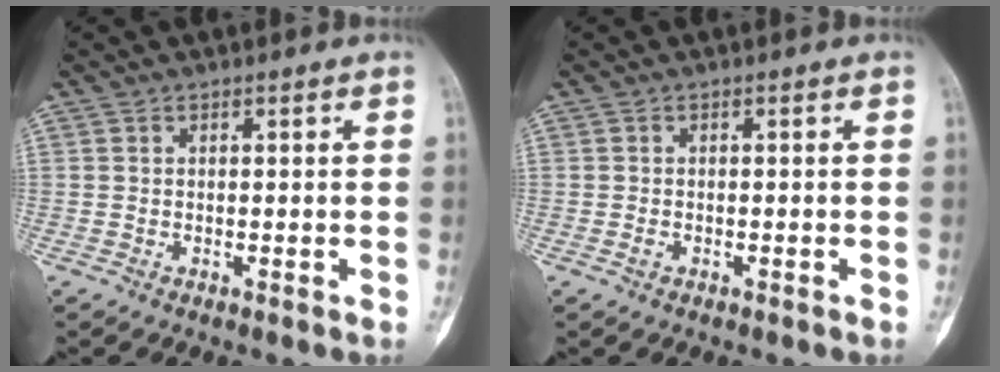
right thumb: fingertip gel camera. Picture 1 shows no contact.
{"total": 0.9, "force": [-0.5, 0.5, 0.5], "torque": [-0.014, 0.002, -0.008]}